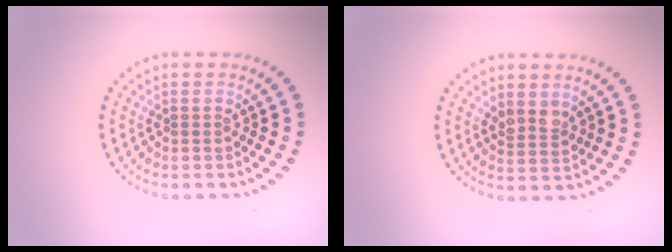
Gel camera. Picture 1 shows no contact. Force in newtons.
{"total": 1.8, "press": 1.5, "slide": 1.0}